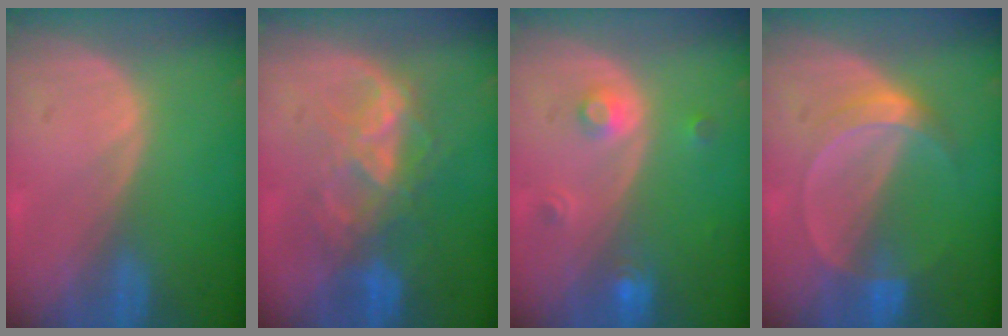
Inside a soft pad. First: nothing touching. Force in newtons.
{"total": 7.8, "press": 7.1, "slide": 3.1}
{"total": 3.1, "press": 2.8, "slide": 1.2}
{"total": 5.0, "press": 4.5, "slide": 2.1}